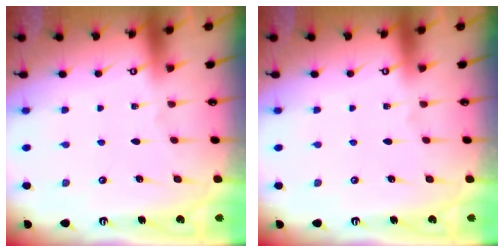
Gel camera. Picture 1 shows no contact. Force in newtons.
{"total": 0.0}